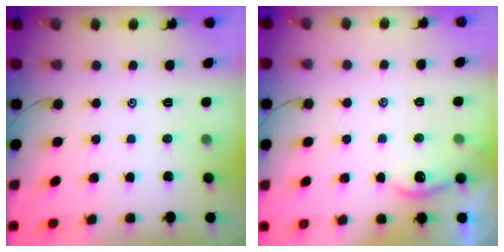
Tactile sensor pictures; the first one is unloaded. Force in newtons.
{"total": 2.5, "press": 2.5, "slide": 0.3}